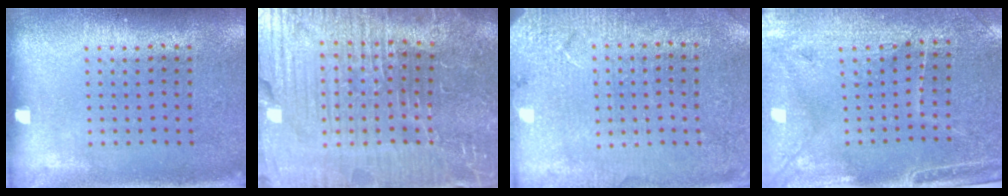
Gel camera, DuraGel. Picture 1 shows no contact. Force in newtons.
{"total": 6.3, "press": 5.9, "slide": 2.4}
{"total": 2.7, "press": 2.7, "slide": 0.1}
{"total": 3.2, "press": 2.9, "slide": 1.2}